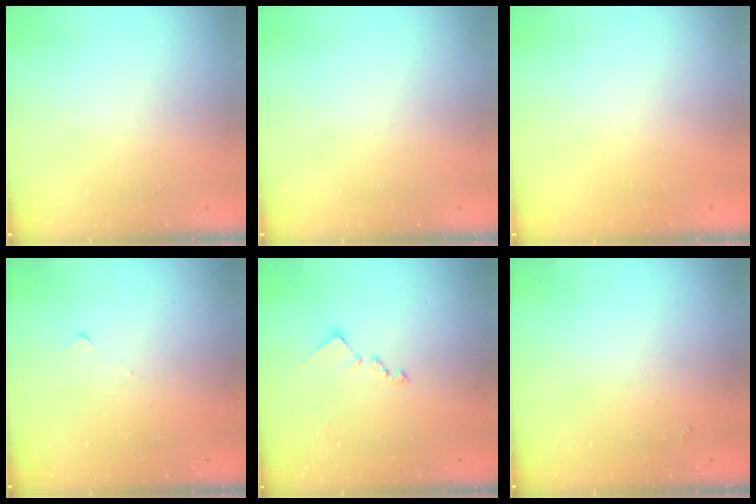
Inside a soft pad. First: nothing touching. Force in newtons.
{"total": 0.0}
{"total": 1.0, "press": 0.9, "slide": 0.1}
{"total": 5.0, "press": 5.0, "slide": 0.7}
{"total": 9.9, "press": 9.9, "slide": 0.5}
{"total": 2.7, "press": 2.7, "slide": 0.5}